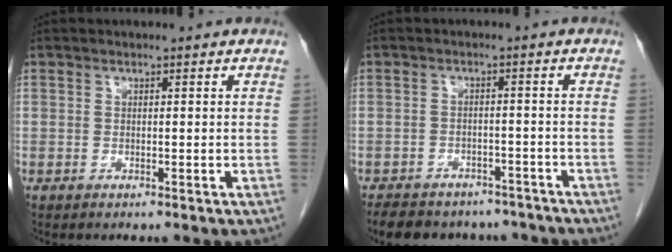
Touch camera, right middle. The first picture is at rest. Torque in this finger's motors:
{"motor_torque": [1.10, -1.04, 0.06, 0.05]}